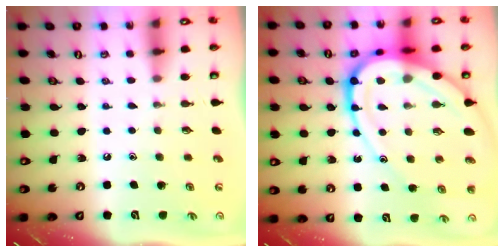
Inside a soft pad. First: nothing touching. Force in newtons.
{"total": 21.5, "press": 21.4, "slide": 2.2}